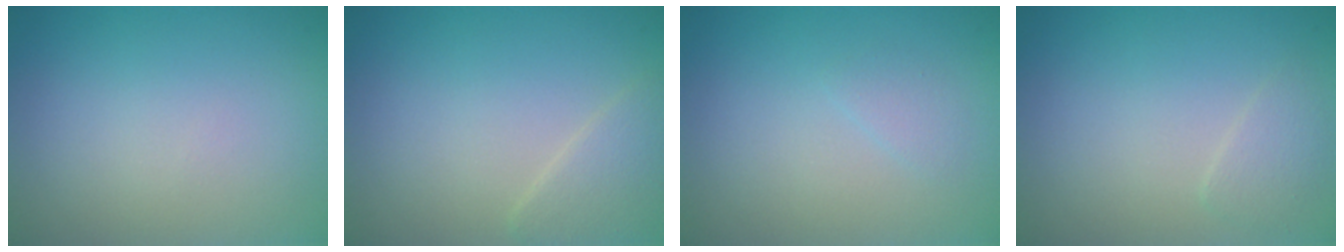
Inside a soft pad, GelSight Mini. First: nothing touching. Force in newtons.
{"total": 2.1, "press": 2.1, "slide": 0.1}
{"total": 0.9, "press": 0.9, "slide": 0.0}
{"total": 1.3, "press": 1.3, "slide": 0.1}